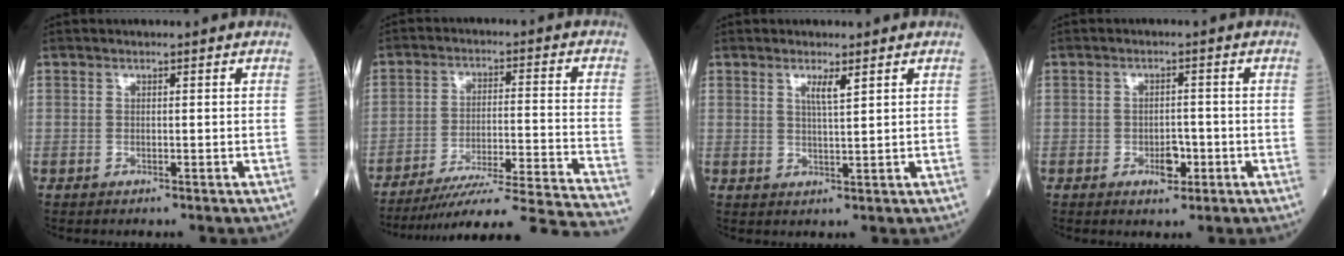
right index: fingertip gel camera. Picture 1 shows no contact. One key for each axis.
{"total": 24.3, "fx": -22.5, "fy": -2.6, "fz": 9.0, "tx": -0.076, "ty": -0.037, "tz": -0.315}
{"total": 2.5, "fx": 1.4, "fy": -0.1, "fz": 2.0, "tx": -0.041, "ty": -0.005, "tz": 0.025}
{"total": 3.1, "fx": -1.2, "fy": 1.6, "fz": 2.3, "tx": -0.032, "ty": 0.003, "tz": -0.016}